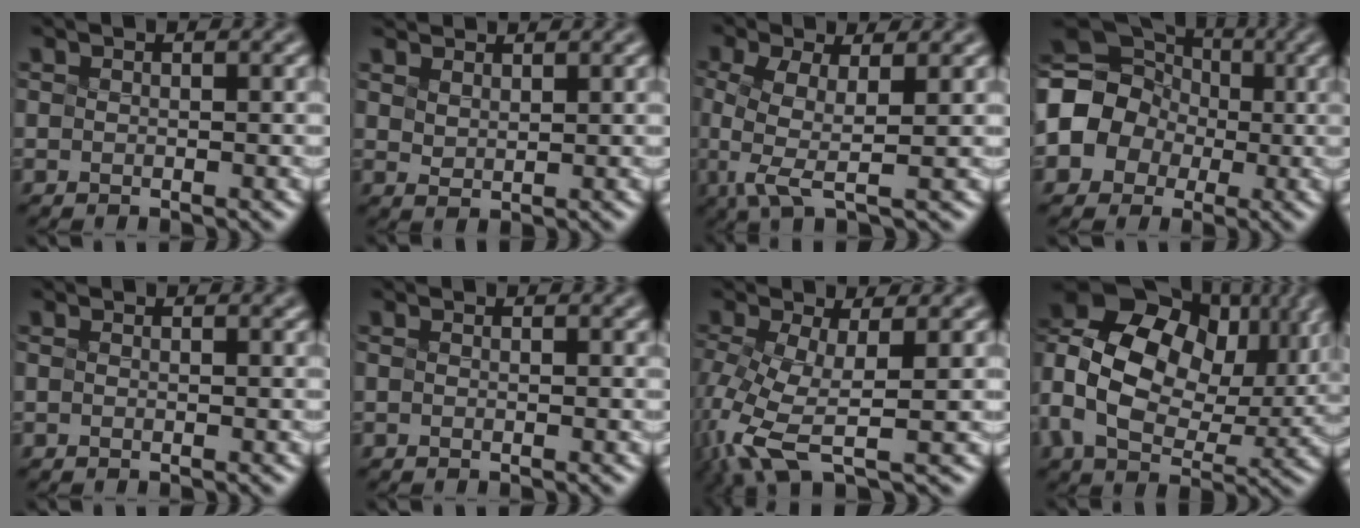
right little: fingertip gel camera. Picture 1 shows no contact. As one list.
[{"total": 1.9, "force": [0.8, -1.1, -1.3], "torque": [0.001, -0.008, 0.048]}, {"total": 2.4, "force": [-1.5, -0.3, 1.9], "torque": [-0.068, -0.017, -0.001]}, {"total": 6.8, "force": [-2.5, 6.1, 1.9], "torque": [-0.052, -0.014, -0.041]}, {"total": 1.0, "force": [-0.8, -0.4, -0.6], "torque": [0.009, -0.012, -0.007]}, {"total": 1.9, "force": [-1.2, -0.9, -1.2], "torque": [0.005, -0.017, -0.002]}, {"total": 5.4, "force": [-3.5, 0.5, 4.1], "torque": [-0.124, -0.025, -0.040]}, {"total": 11.7, "force": [2.1, 8.8, 7.4], "torque": [-0.168, 0.015, 0.061]}]